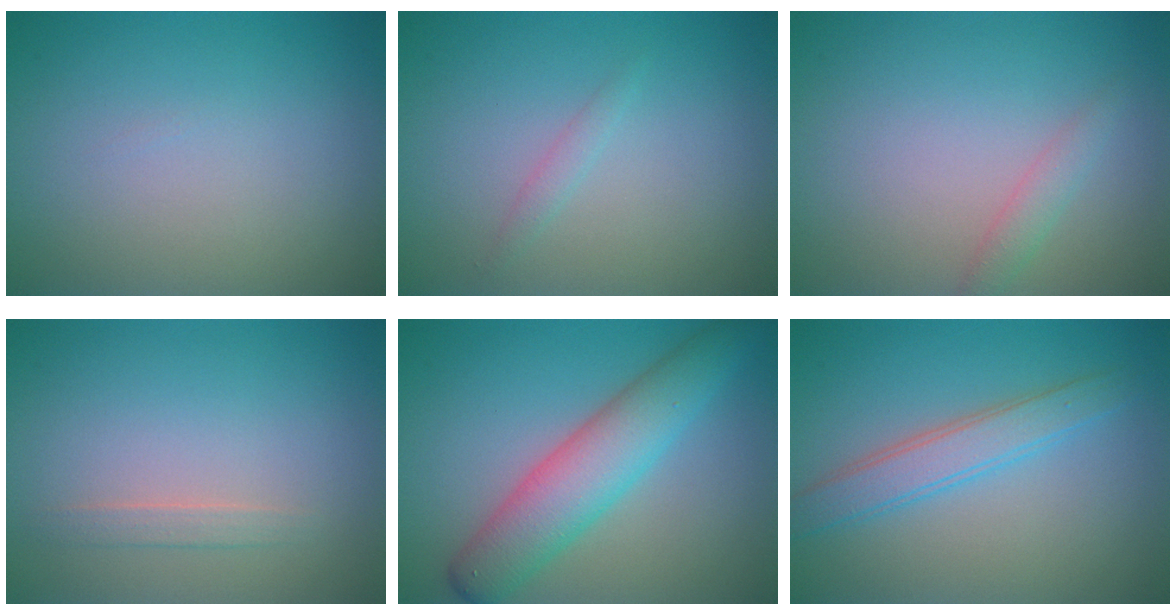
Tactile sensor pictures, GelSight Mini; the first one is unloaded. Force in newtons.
{"total": 0.8, "press": 0.8, "slide": 0.0}
{"total": 1.5, "press": 1.5, "slide": 0.0}
{"total": 1.1, "press": 1.1, "slide": 0.2}
{"total": 6.0, "press": 6.0, "slide": 0.2}
{"total": 3.2, "press": 3.2, "slide": 0.3}